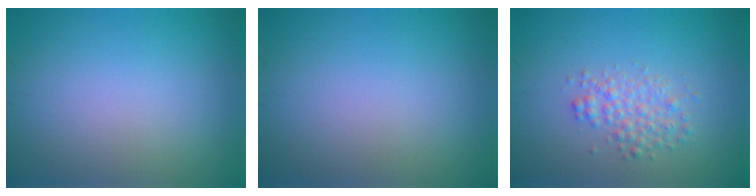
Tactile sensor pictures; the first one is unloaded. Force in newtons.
{"total": 0.0}
{"total": 2.5, "press": 2.5, "slide": 0.1}